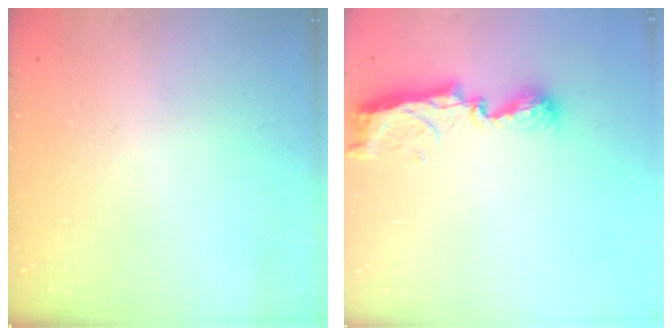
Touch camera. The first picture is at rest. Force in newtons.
{"total": 8.0, "press": 8.0, "slide": 0.1}